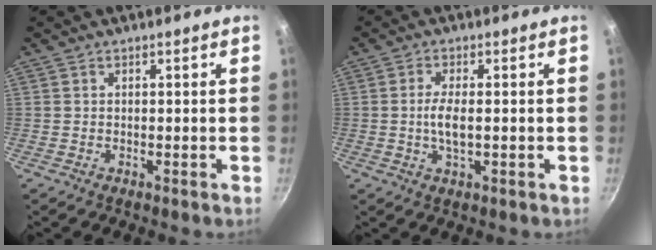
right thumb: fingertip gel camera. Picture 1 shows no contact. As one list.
[{"total": 4.5, "force": [-0.3, 1.6, 4.2], "torque": [-0.089, 0.000, -0.009]}]